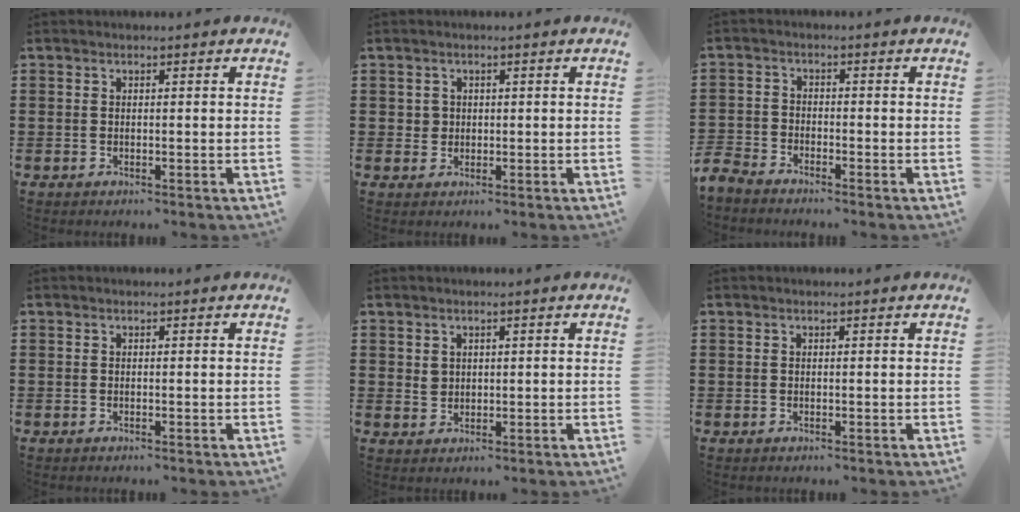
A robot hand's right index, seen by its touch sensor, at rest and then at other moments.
{"total": 1.5, "force": [0.4, 1.4, 0.3], "torque": [-0.011, 0.007, 0.008]}
{"total": 3.2, "force": [-3.2, 0.6, -0.1], "torque": [-0.027, -0.008, -0.076]}
{"total": 0.0}
{"total": 1.6, "force": [0.8, 1.3, 0.5], "torque": [-0.013, 0.005, 0.016]}
{"total": 0.0}